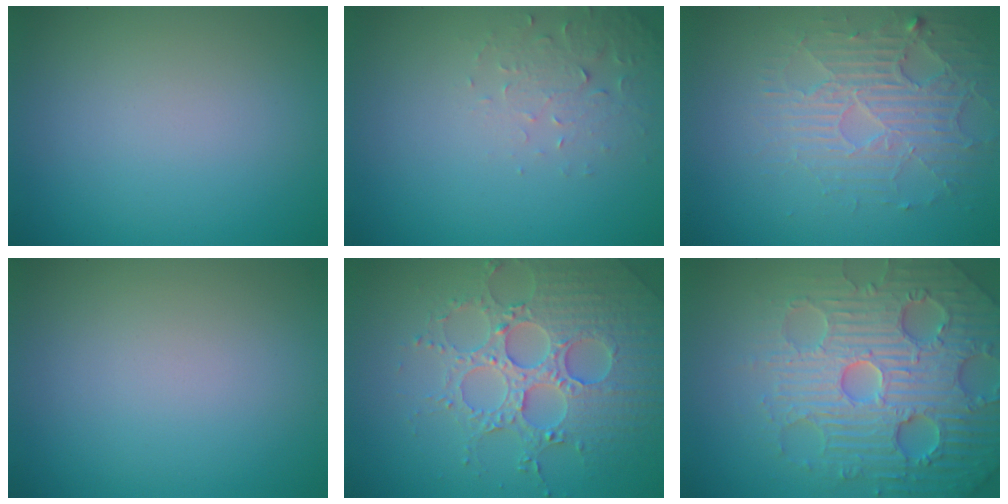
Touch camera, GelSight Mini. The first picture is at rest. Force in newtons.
{"total": 2.2, "press": 2.2, "slide": 0.4}
{"total": 3.8, "press": 3.5, "slide": 1.6}
{"total": 0.0}
{"total": 5.3, "press": 5.1, "slide": 1.2}
{"total": 7.9, "press": 7.7, "slide": 1.6}